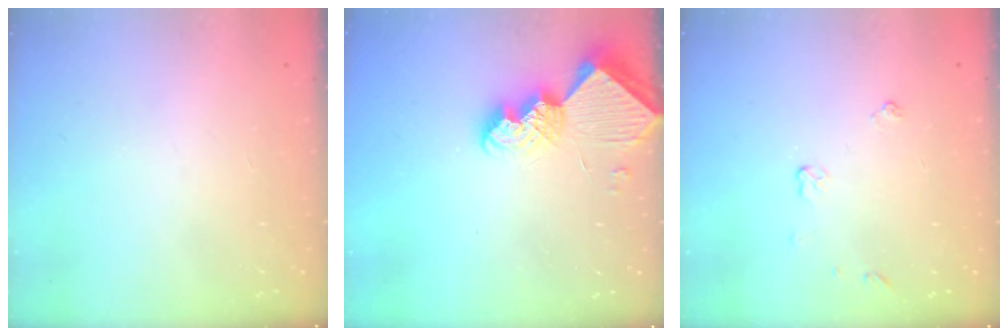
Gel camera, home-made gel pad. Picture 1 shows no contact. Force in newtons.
{"total": 10.4, "press": 10.3, "slide": 0.8}
{"total": 3.8, "press": 3.8, "slide": 0.6}